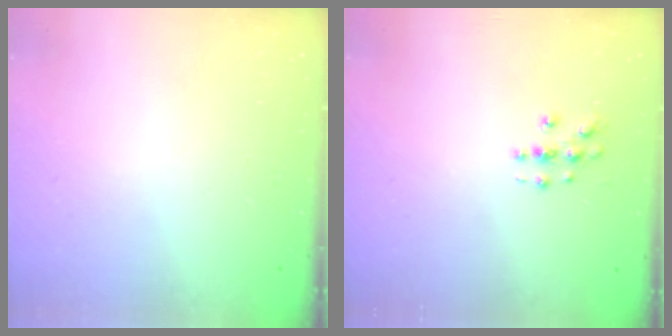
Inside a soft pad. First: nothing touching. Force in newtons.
{"total": 2.8, "press": 2.8, "slide": 0.3}